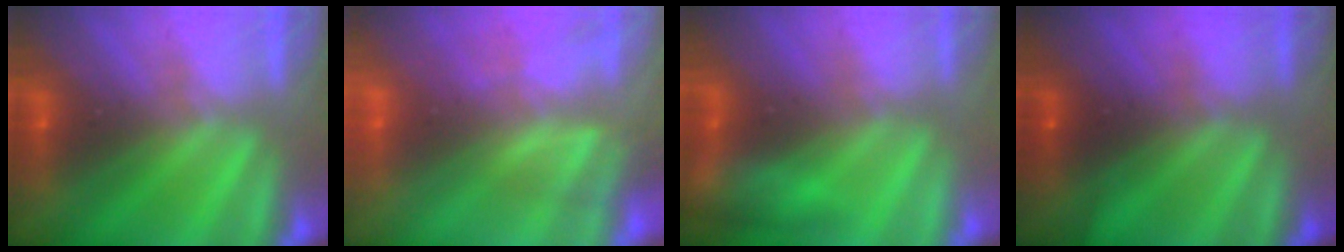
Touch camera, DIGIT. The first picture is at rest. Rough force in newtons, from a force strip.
{"total": 3.0}
{"total": 3.8}
{"total": 2.1}